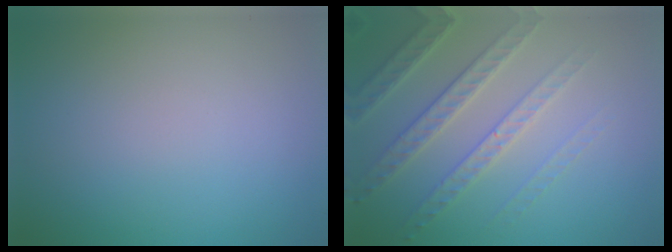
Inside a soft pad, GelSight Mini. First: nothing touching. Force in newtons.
{"total": 4.4, "press": 4.0, "slide": 1.9}